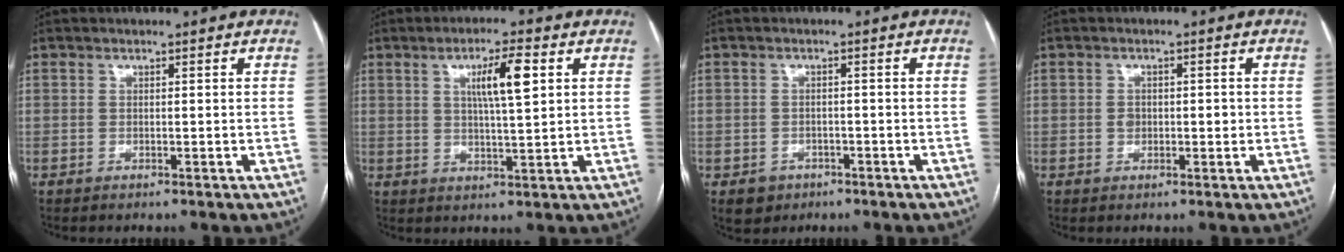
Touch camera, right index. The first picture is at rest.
{"total": 6.9, "force": [2.3, 0.6, 6.5], "torque": [-0.114, 0.005, 0.039]}
{"total": 3.4, "force": [-1.6, 2.9, 0.5], "torque": [-0.001, 0.009, -0.018]}
{"total": 2.3, "force": [-0.1, 1.7, 1.6], "torque": [-0.025, 0.007, 0.001]}